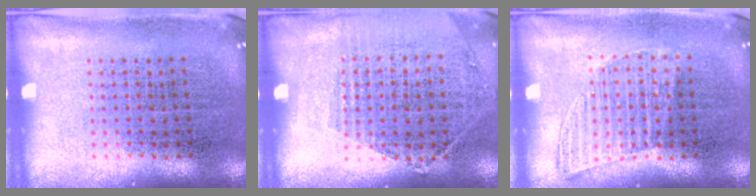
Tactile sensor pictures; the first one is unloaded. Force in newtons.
{"total": 1.2, "press": 1.0, "slide": 0.6}
{"total": 1.0, "press": 1.0, "slide": 0.4}